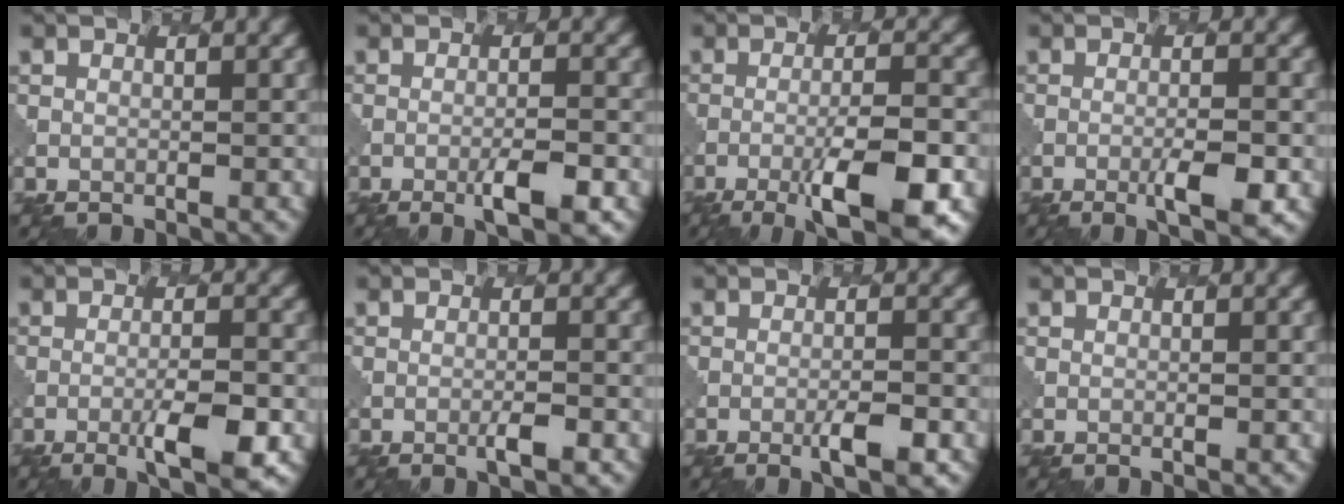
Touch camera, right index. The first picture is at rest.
{"total": 3.3, "force": [-1.4, 0.6, 2.9], "torque": [-0.055, 0.000, -0.023]}
{"total": 7.9, "force": [-3.8, 1.8, 6.6], "torque": [-0.109, -0.002, -0.060]}
{"total": 3.6, "force": [-1.3, 0.7, 3.3], "torque": [-0.059, -0.002, -0.019]}
{"total": 5.0, "force": [-2.0, 1.1, 4.5], "torque": [-0.079, -0.002, -0.029]}
{"total": 1.7, "force": [-0.7, 0.2, 1.5], "torque": [-0.027, 0.001, -0.012]}
{"total": 2.9, "force": [-1.2, 0.5, 2.5], "torque": [-0.047, 0.001, -0.021]}
{"total": 0.5, "force": [0.1, 0.1, 0.5], "torque": [-0.006, 0.000, 0.003]}